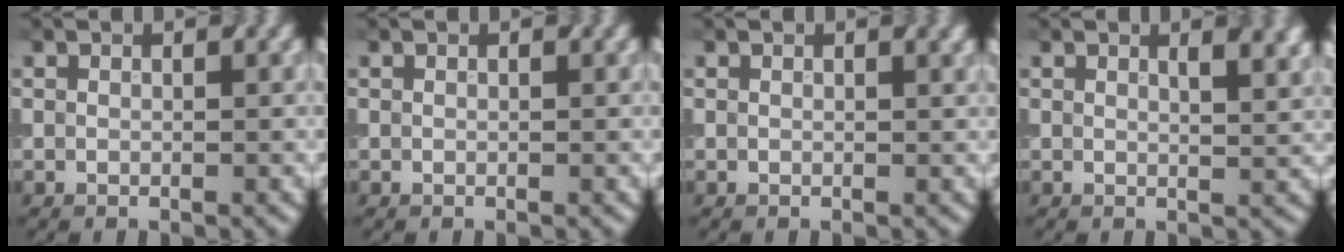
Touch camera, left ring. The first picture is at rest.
{"total": 0.0}
{"total": 0.5, "force": [0.3, 0.1, 0.4], "torque": [-0.004, -0.001, 0.006]}
{"total": 2.5, "force": [1.2, 0.9, 2.0], "torque": [-0.023, 0.003, 0.025]}